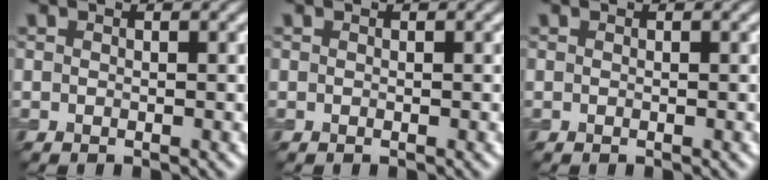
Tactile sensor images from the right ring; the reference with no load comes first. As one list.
[{"total": 0.0}, {"total": 0.0}]